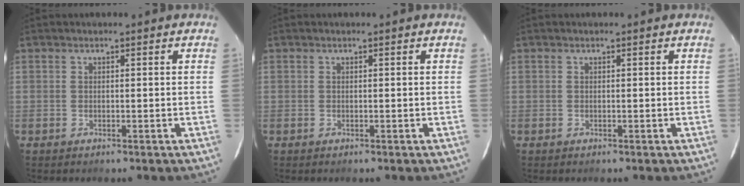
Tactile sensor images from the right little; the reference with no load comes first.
{"total": 0.0}
{"total": 0.0}